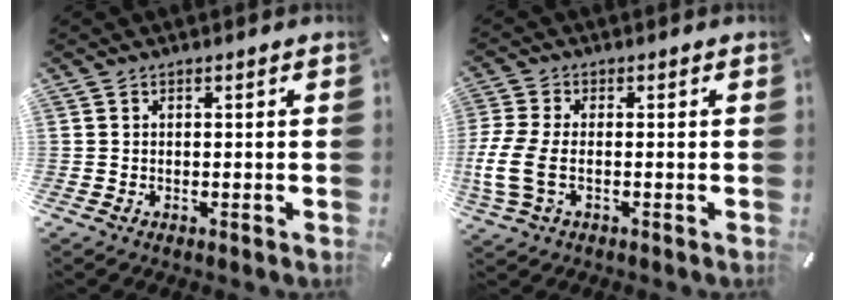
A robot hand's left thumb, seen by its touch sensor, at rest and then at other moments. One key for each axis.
{"total": 8.4, "fx": -1.6, "fy": 4.5, "fz": 6.9, "tx": -0.150, "ty": -0.006, "tz": -0.025}